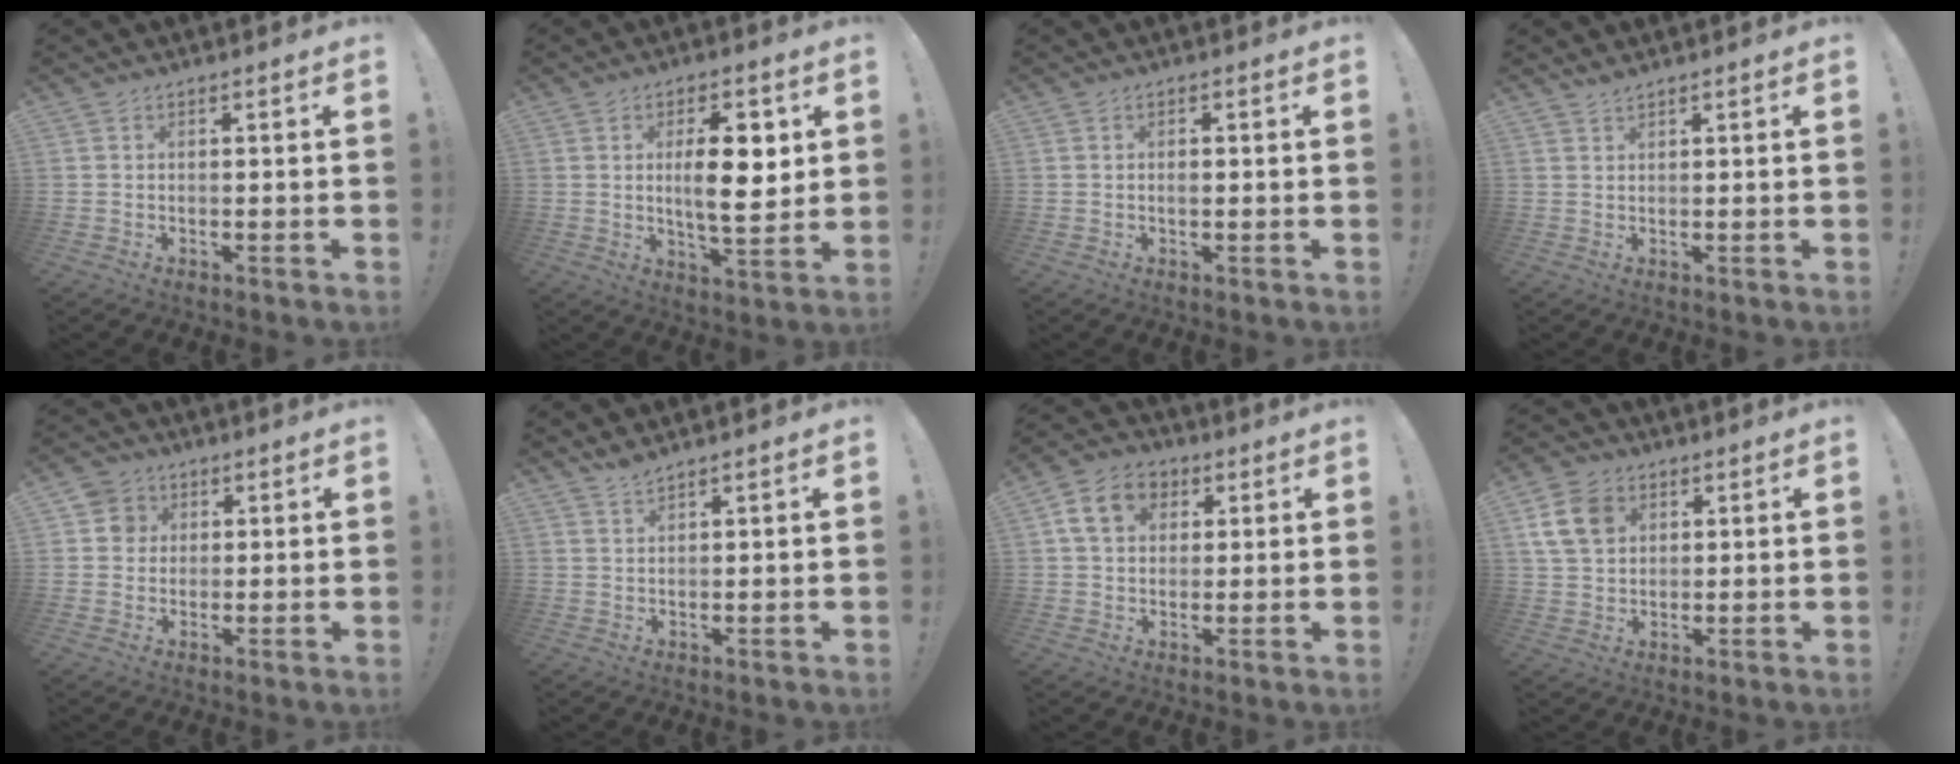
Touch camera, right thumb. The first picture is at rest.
{"total": 12.7, "force": [2.1, 4.9, 11.5], "torque": [-0.168, -0.006, 0.028]}
{"total": 0.9, "force": [-0.4, 0.5, 0.7], "torque": [-0.013, 0.001, -0.007]}
{"total": 1.5, "force": [1.4, 0.4, 0.3], "torque": [-0.004, -0.006, 0.025]}
{"total": 5.4, "force": [1.5, 5.1, 1.1], "torque": [-0.014, 0.000, 0.029]}
{"total": 2.0, "force": [1.9, 0.1, 0.6], "torque": [-0.019, -0.007, 0.035]}
{"total": 10.7, "force": [3.8, 8.2, 5.7], "torque": [-0.083, 0.000, 0.075]}
{"total": 10.9, "force": [4.1, 8.2, 5.9], "torque": [-0.116, -0.006, 0.085]}